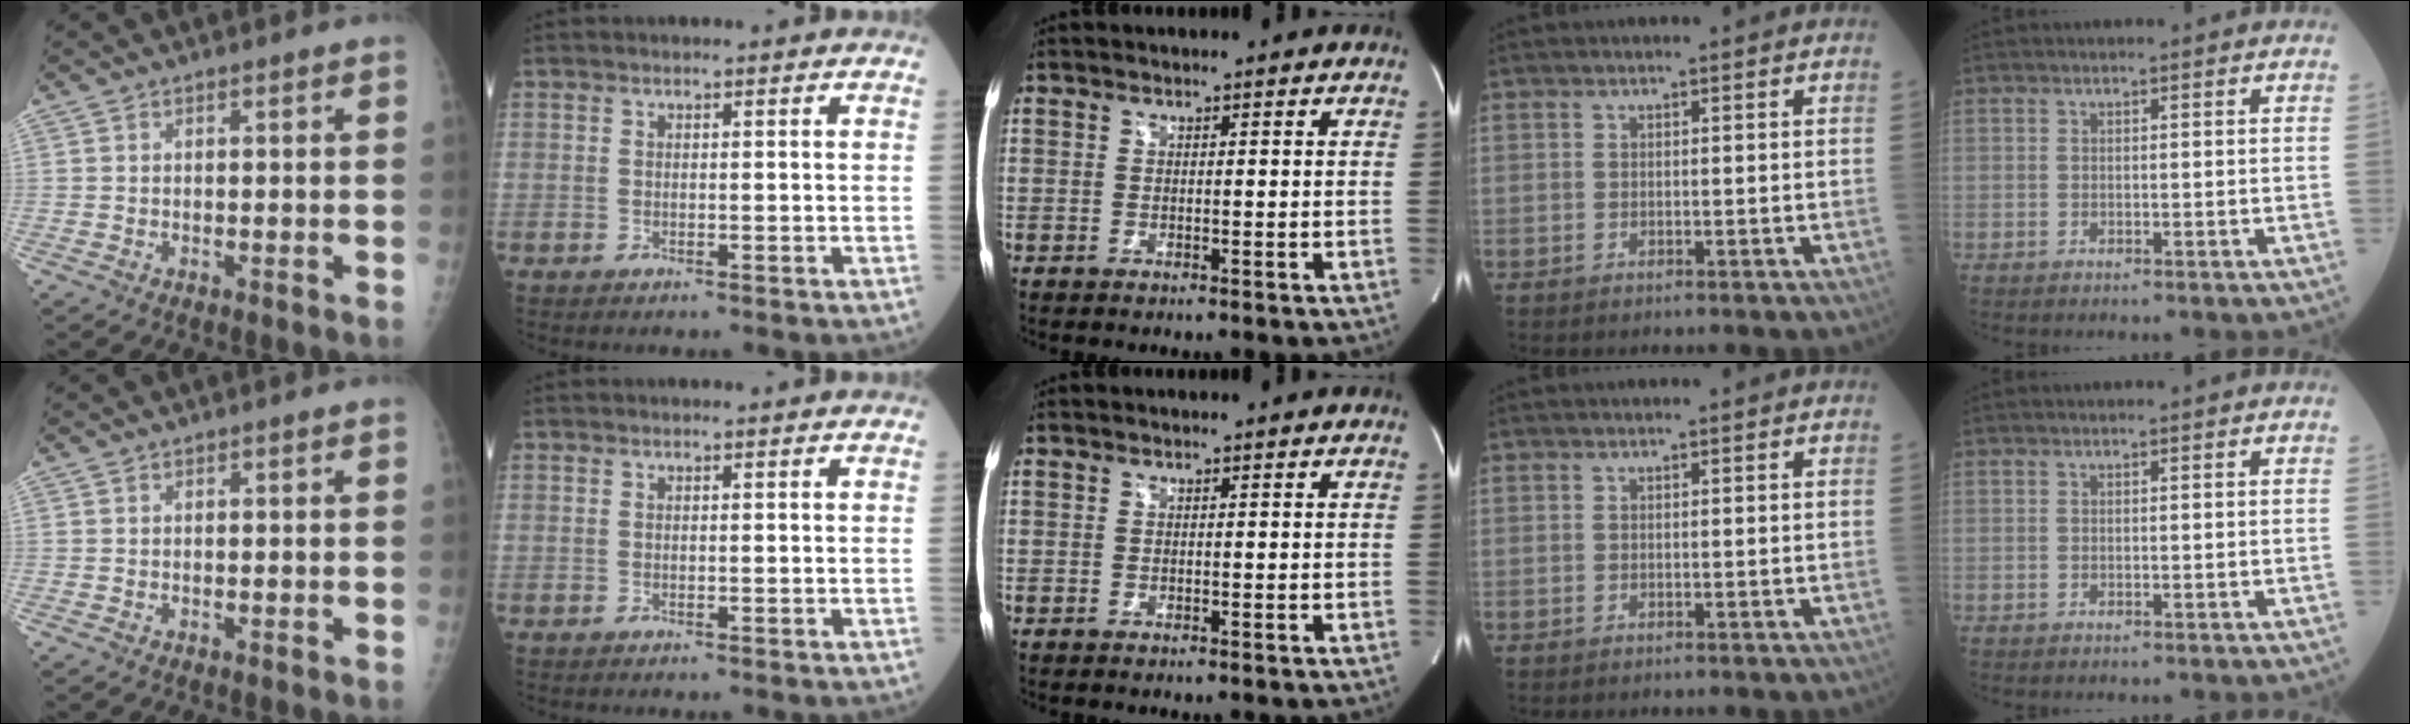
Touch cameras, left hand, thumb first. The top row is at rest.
{}